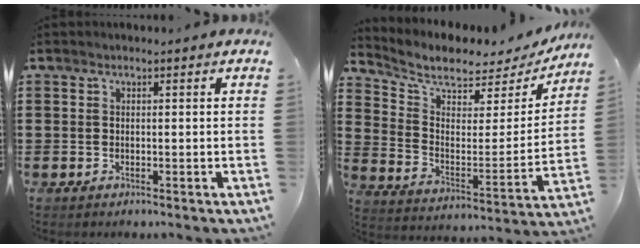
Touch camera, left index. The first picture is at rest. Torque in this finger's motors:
{"motor_torque": [1.67, -0.47, 0.11, 0.06]}